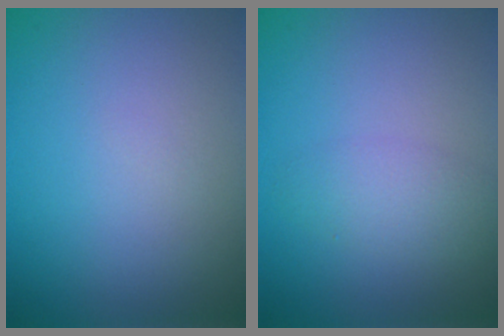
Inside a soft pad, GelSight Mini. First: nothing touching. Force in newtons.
{"total": 2.3, "press": 2.3, "slide": 0.1}